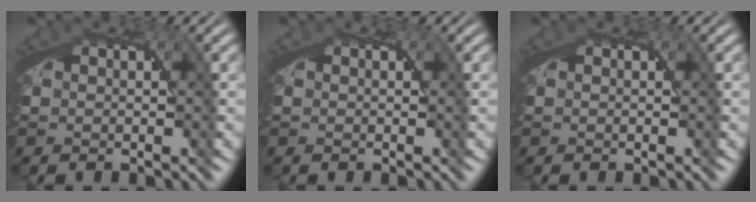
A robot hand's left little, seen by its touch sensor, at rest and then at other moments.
{"total": 0.0}
{"total": 0.0}